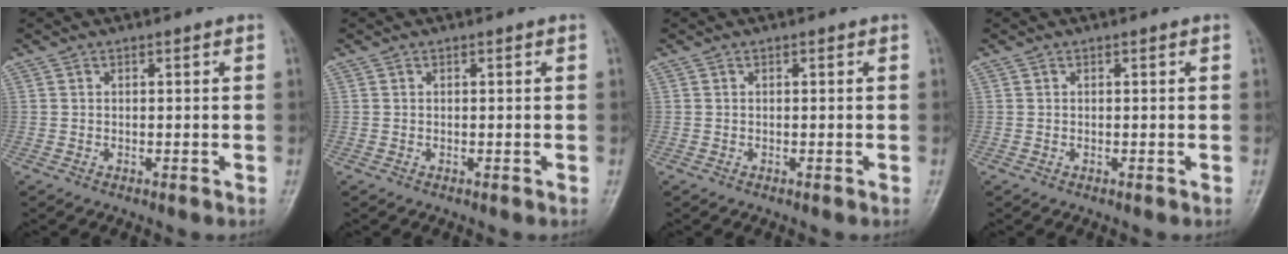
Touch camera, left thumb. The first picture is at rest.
{"total": 0.0}
{"total": 0.0}
{"total": 0.0}